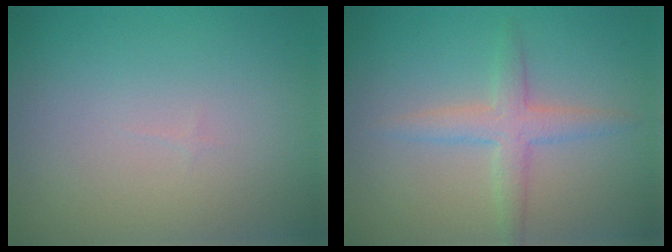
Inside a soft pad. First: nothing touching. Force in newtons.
{"total": 3.0, "press": 3.0, "slide": 0.1}